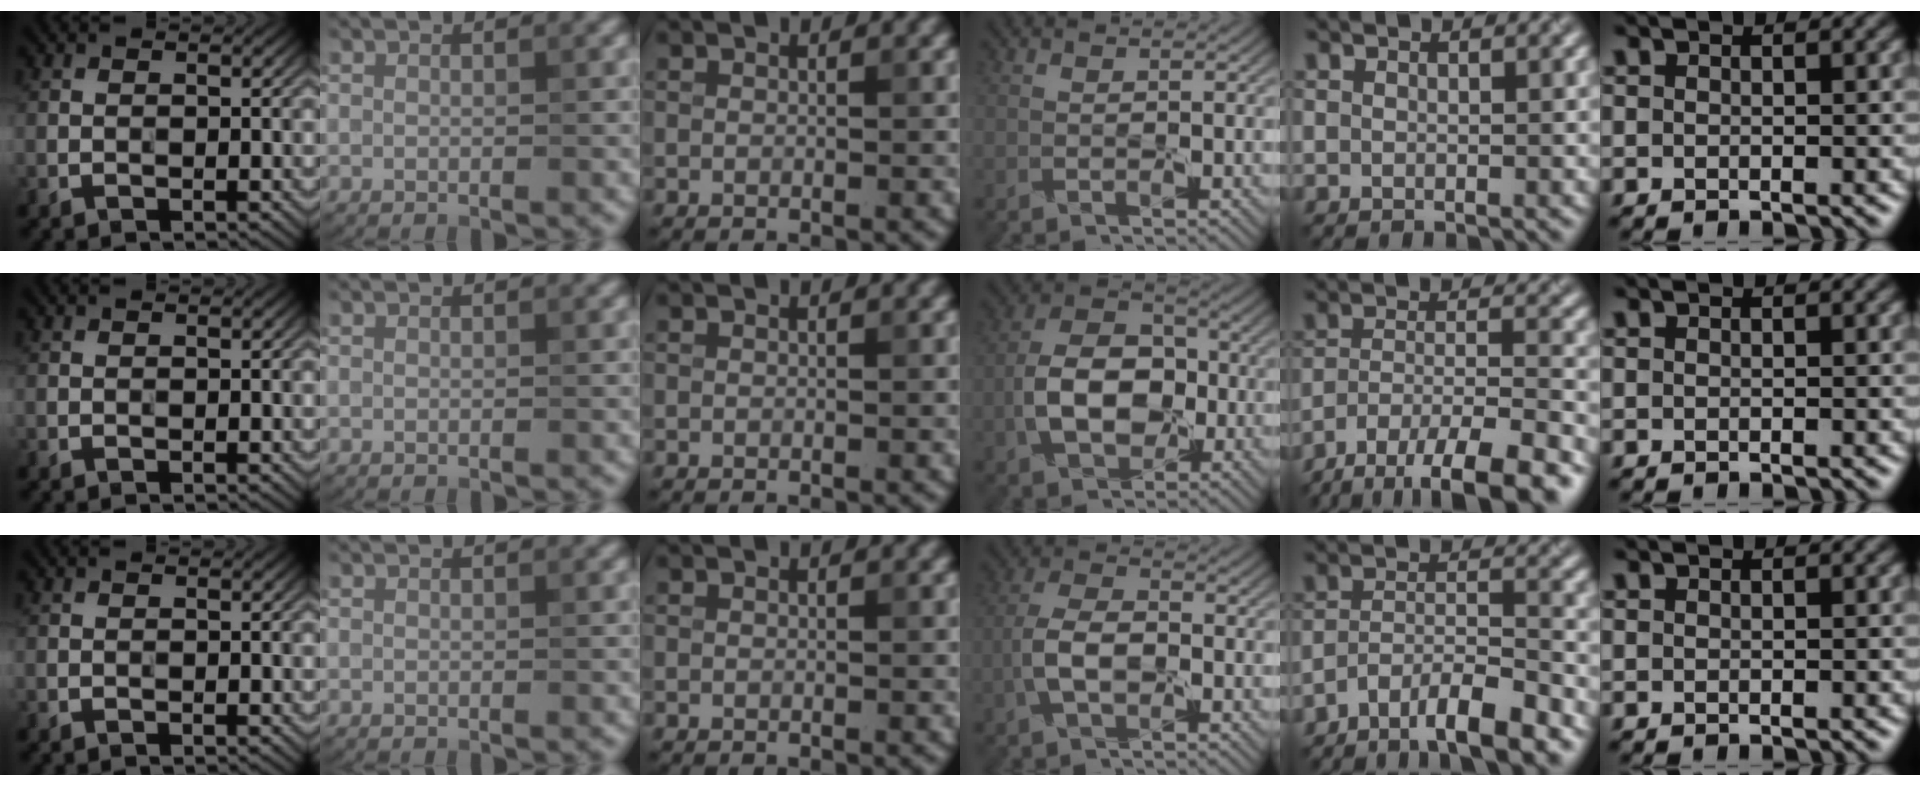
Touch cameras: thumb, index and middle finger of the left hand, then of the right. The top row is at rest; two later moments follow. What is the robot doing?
{"motion": "peel", "object": "shipping label"}